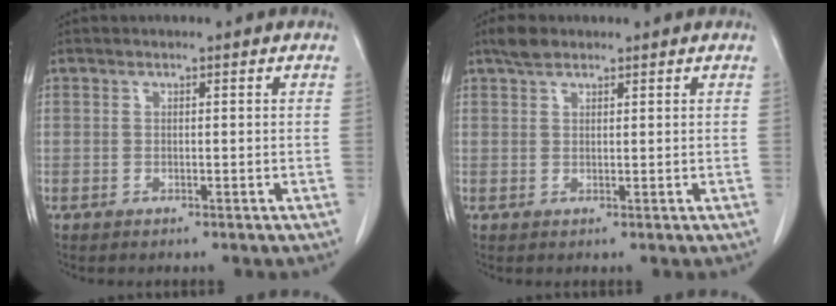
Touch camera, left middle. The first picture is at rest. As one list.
[{"total": 2.5, "force": [1.9, 1.1, 1.1], "torque": [-0.025, 0.010, 0.034]}]